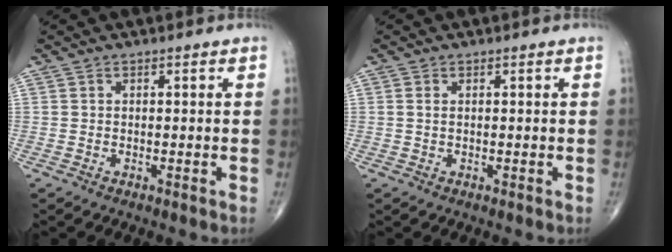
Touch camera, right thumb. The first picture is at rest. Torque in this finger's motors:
{"motor_torque": [-0.45, -0.18, 0.02, 0.04, -0.02]}